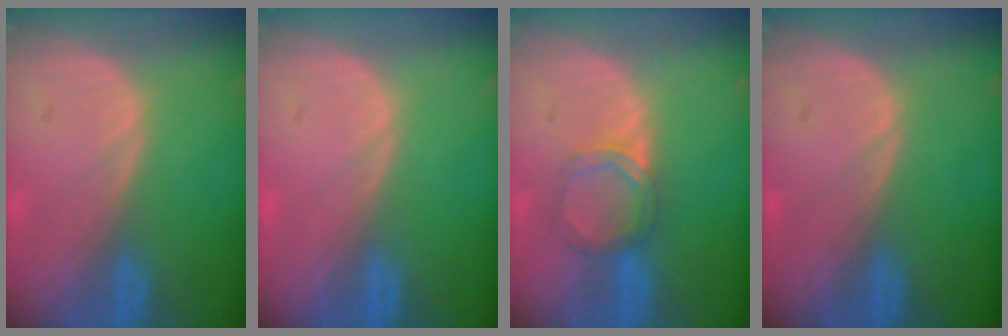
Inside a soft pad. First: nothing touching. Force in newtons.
{"total": 0.0}
{"total": 3.7, "press": 3.7, "slide": 0.4}
{"total": 0.0}